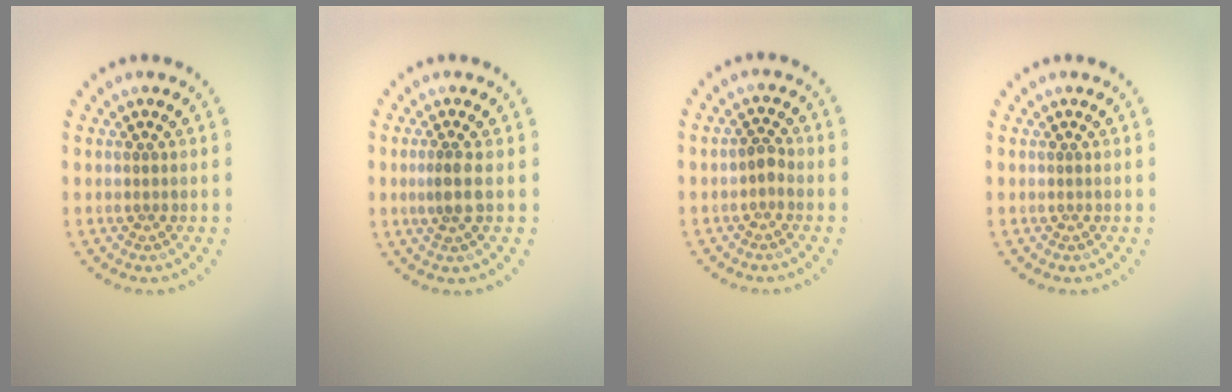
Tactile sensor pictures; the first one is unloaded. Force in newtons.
{"total": 1.7, "press": 1.2, "slide": 1.1}
{"total": 1.1, "press": 1.0, "slide": 0.4}
{"total": 0.0}